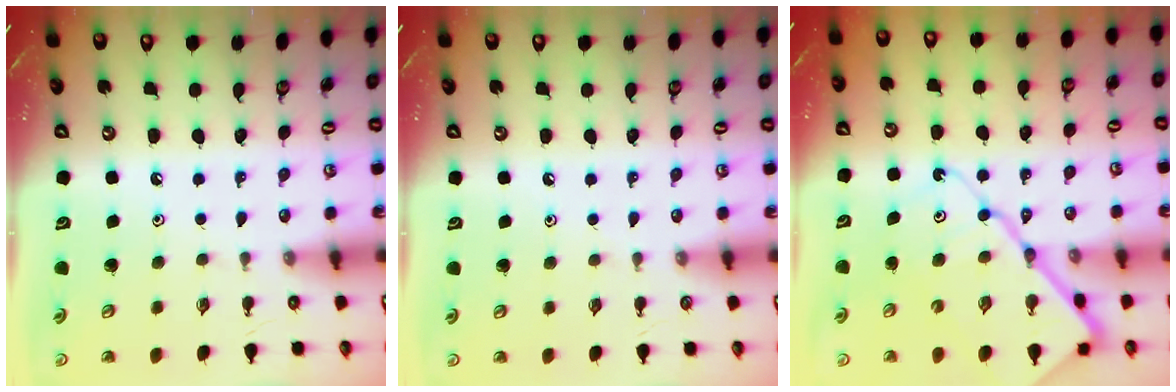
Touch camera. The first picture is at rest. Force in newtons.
{"total": 2.3, "press": 2.3, "slide": 0.4}
{"total": 16.1, "press": 16.0, "slide": 1.7}